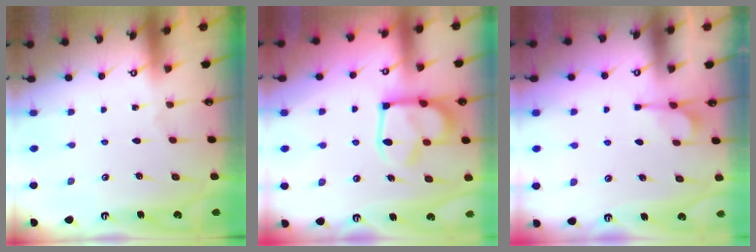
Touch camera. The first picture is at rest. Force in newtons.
{"total": 7.4, "press": 7.2, "slide": 1.3}
{"total": 3.1, "press": 2.9, "slide": 1.0}